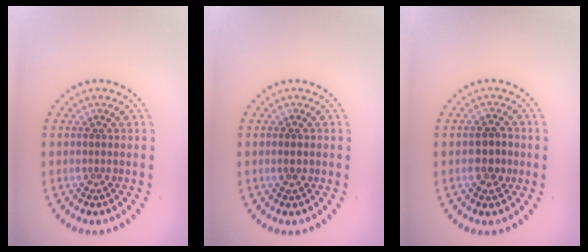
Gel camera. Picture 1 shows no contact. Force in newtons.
{"total": 1.3, "press": 1.3, "slide": 0.1}
{"total": 2.4, "press": 2.3, "slide": 0.4}